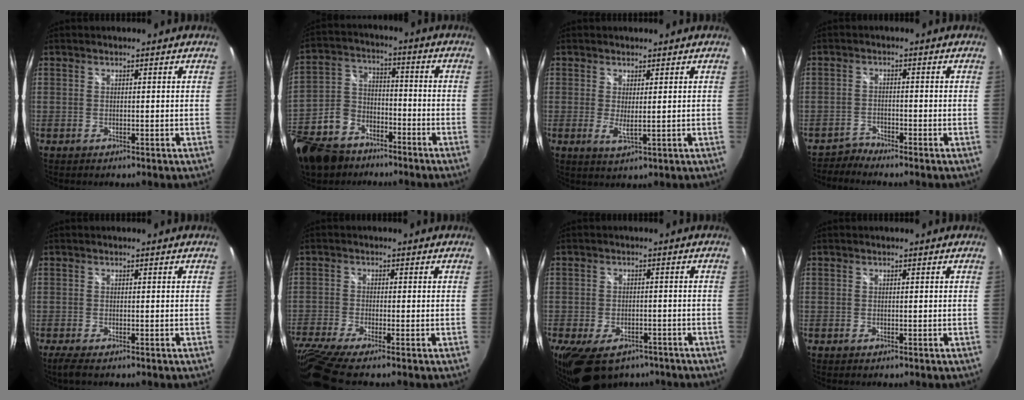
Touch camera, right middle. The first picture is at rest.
{"total": 20.1, "force": [-13.2, 12.2, 9.0], "torque": [-0.241, 0.006, -0.227]}
{"total": 2.8, "force": [0.4, 0.4, 2.8], "torque": [-0.050, -0.010, 0.006]}
{"total": 2.4, "force": [-2.4, -0.2, -0.6], "torque": [0.007, -0.002, -0.051]}
{"total": 2.0, "force": [-1.1, -0.1, 1.6], "torque": [-0.031, -0.009, -0.021]}
{"total": 9.5, "force": [-7.6, -0.2, 5.8], "torque": [-0.135, -0.049, -0.139]}
{"total": 12.5, "force": [-8.1, 6.8, 6.6], "torque": [-0.140, -0.020, -0.125]}
{"total": 0.0}